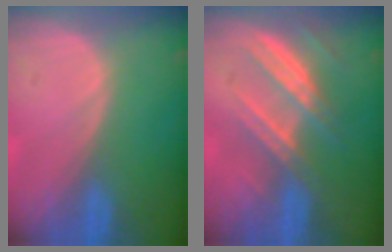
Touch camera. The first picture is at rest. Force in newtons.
{"total": 7.7, "press": 6.9, "slide": 3.5}